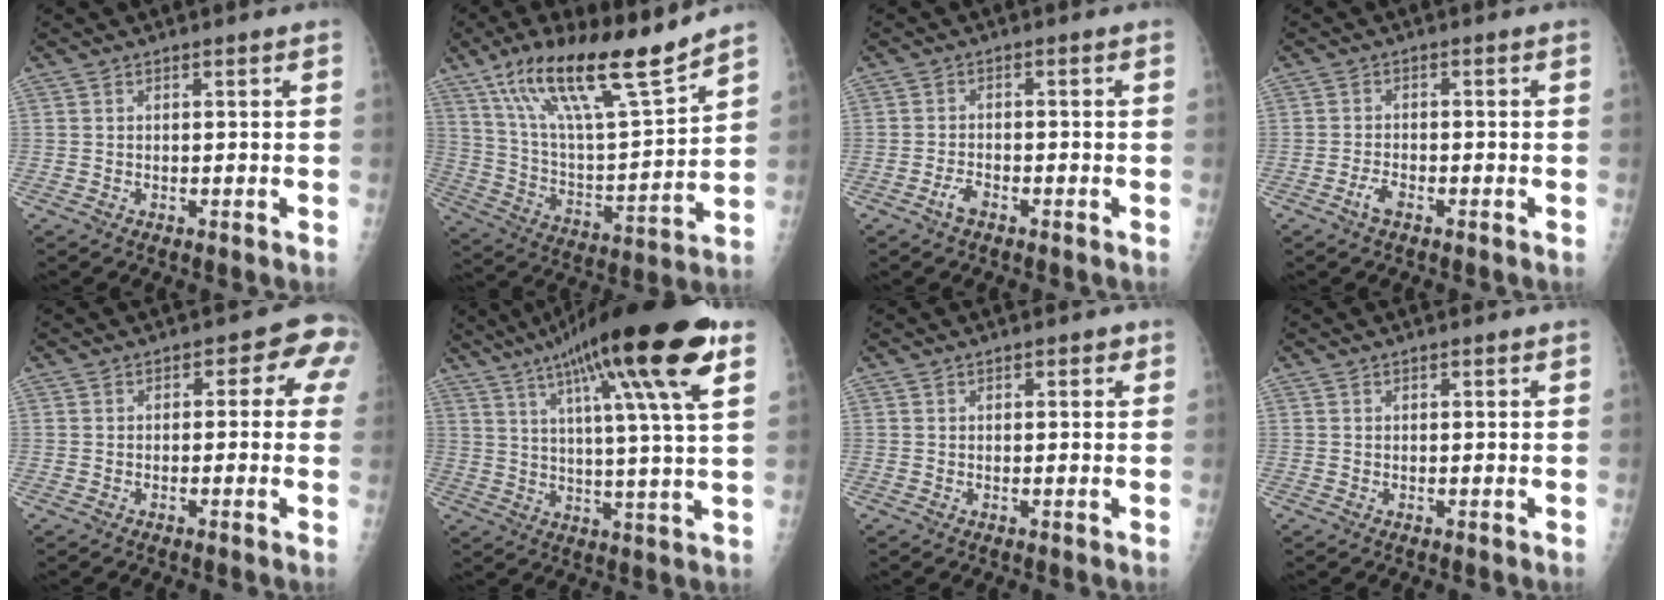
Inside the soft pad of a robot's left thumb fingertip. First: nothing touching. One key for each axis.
{"total": 20.7, "fx": 14.7, "fy": 3.7, "fz": 14.1, "tx": -0.227, "ty": -0.062, "tz": 0.266}
{"total": 2.3, "fx": -1.6, "fy": 0.9, "fz": 1.4, "tx": -0.032, "ty": 0.011, "tz": -0.031}
{"total": 2.3, "fx": -1.5, "fy": 0.9, "fz": 1.6, "tx": -0.037, "ty": 0.010, "tz": -0.029}
{"total": 5.4, "fx": 1.1, "fy": 3.4, "fz": 4.1, "tx": 0.001, "ty": 0.013, "tz": -0.004}
{"total": 22.7, "fx": 11.6, "fy": 2.8, "fz": 19.3, "tx": -0.304, "ty": -0.014, "tz": 0.176}
{"total": 1.6, "fx": 0.9, "fy": 0.9, "fz": 1.0, "tx": -0.002, "ty": -0.001, "tz": 0.009}
{"total": 0.6, "fx": 0.5, "fy": 0.3, "fz": 0.4, "tx": -0.004, "ty": -0.001, "tz": 0.005}